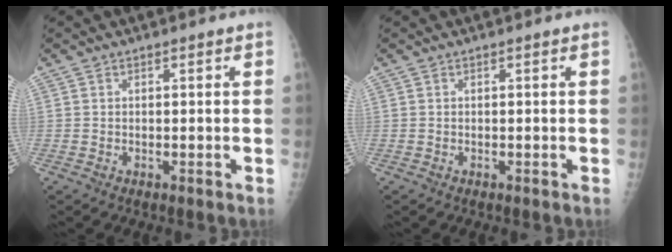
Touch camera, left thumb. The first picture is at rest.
{"total": 0.0}